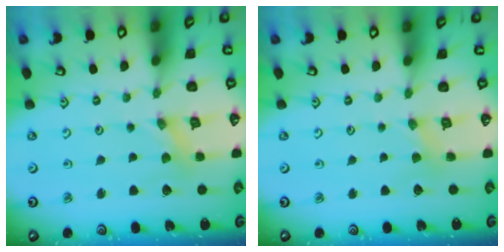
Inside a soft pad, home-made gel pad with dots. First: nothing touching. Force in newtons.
{"total": 1.3, "press": 1.3, "slide": 0.2}